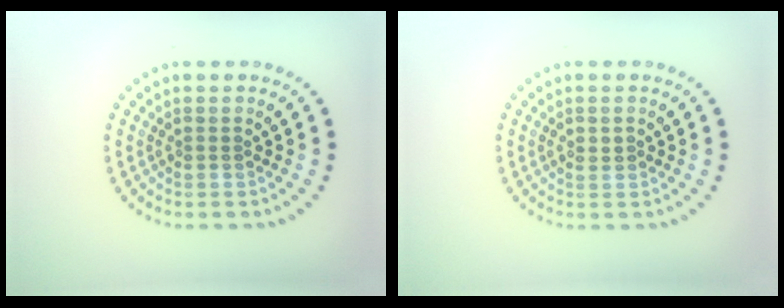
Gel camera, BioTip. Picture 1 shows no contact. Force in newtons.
{"total": 0.8, "press": 0.8, "slide": 0.1}